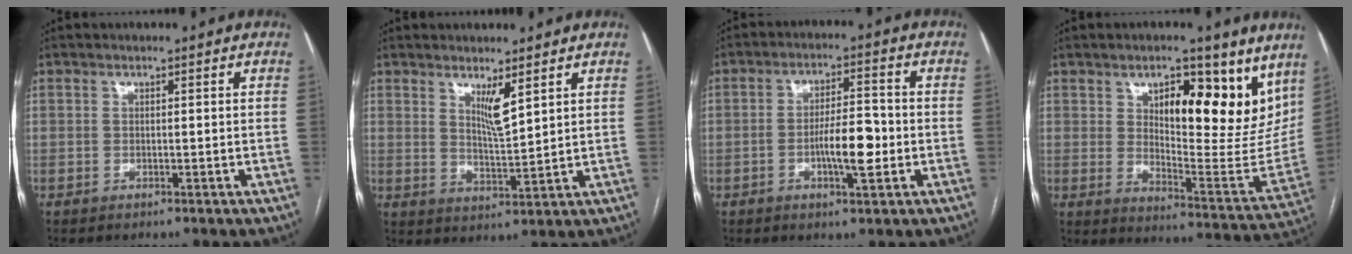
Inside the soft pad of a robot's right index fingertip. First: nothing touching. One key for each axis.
{"total": 4.3, "fx": 2.6, "fy": 0.4, "fz": 3.5, "tx": -0.065, "ty": -0.016, "tz": 0.051}
{"total": 7.3, "fx": -1.7, "fy": 1.7, "fz": 6.9, "tx": -0.118, "ty": 0.006, "tz": -0.028}
{"total": 17.8, "fx": 10.8, "fy": 6.6, "fz": 12.5, "tx": -0.152, "ty": -0.016, "tz": 0.156}